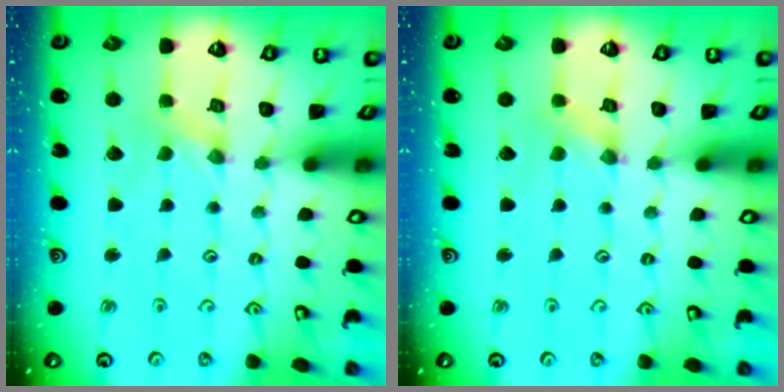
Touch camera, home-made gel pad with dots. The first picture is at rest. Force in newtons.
{"total": 0.0}